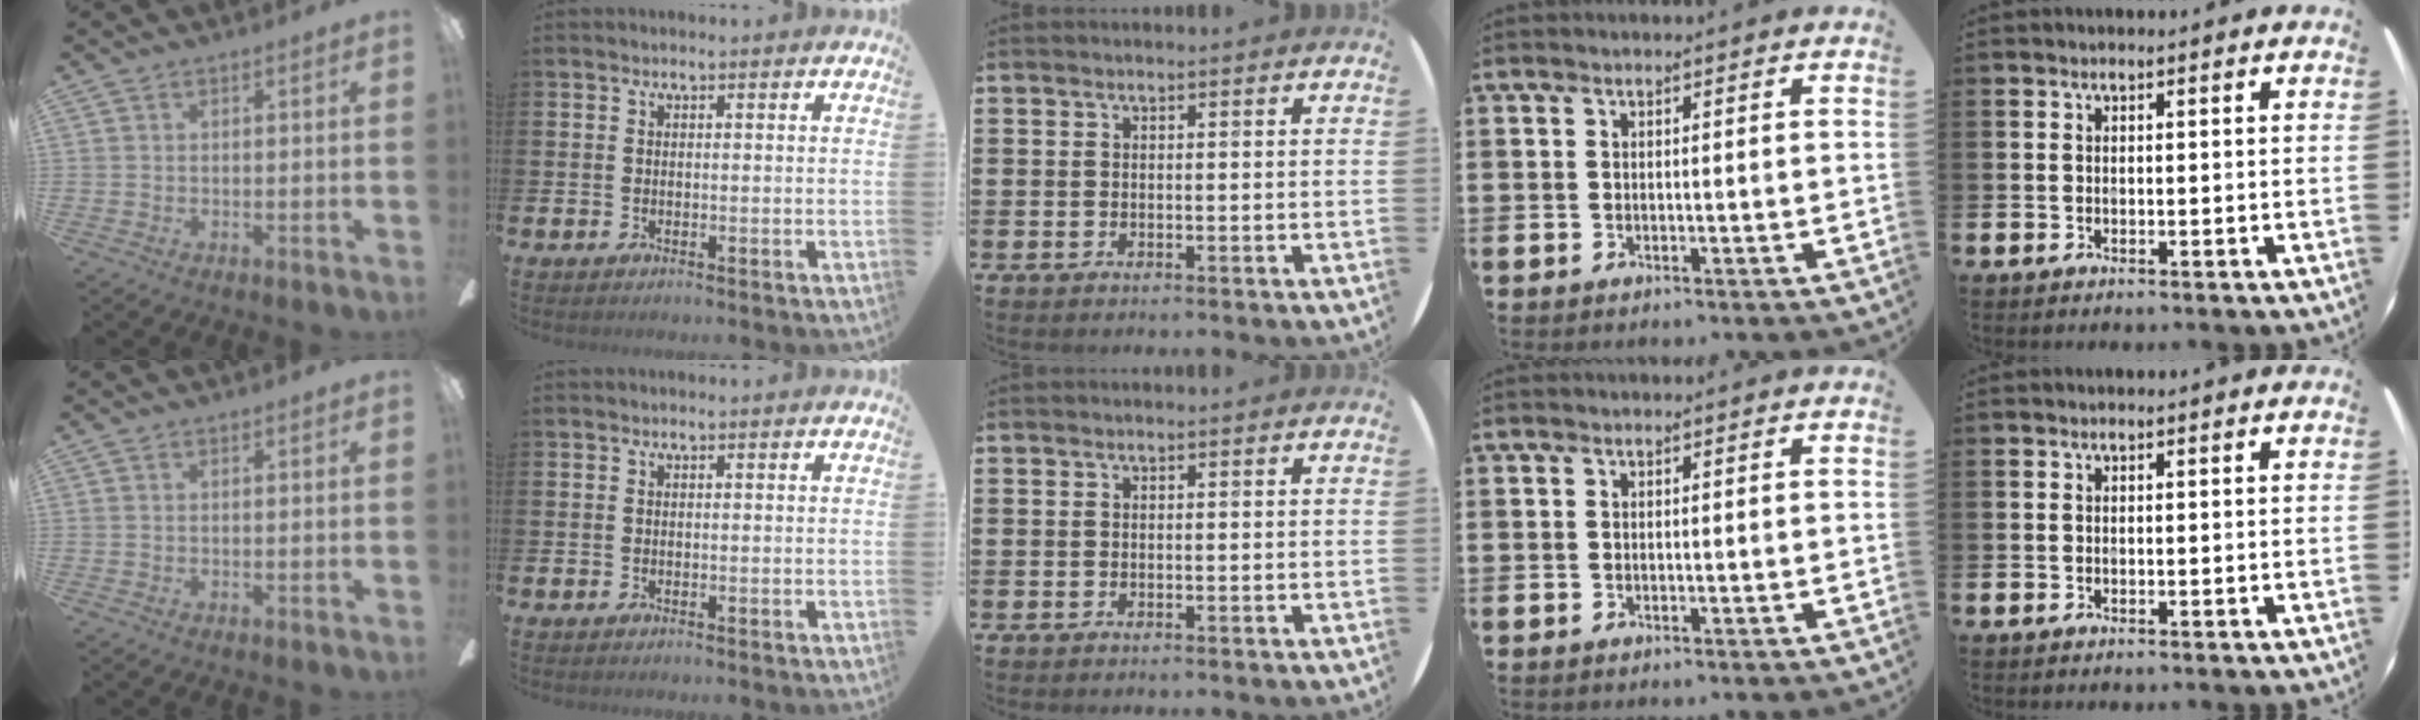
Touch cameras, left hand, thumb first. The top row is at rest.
{}